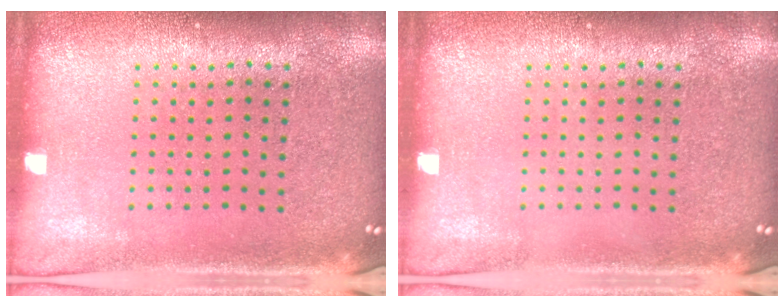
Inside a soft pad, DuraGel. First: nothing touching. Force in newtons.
{"total": 0.0}